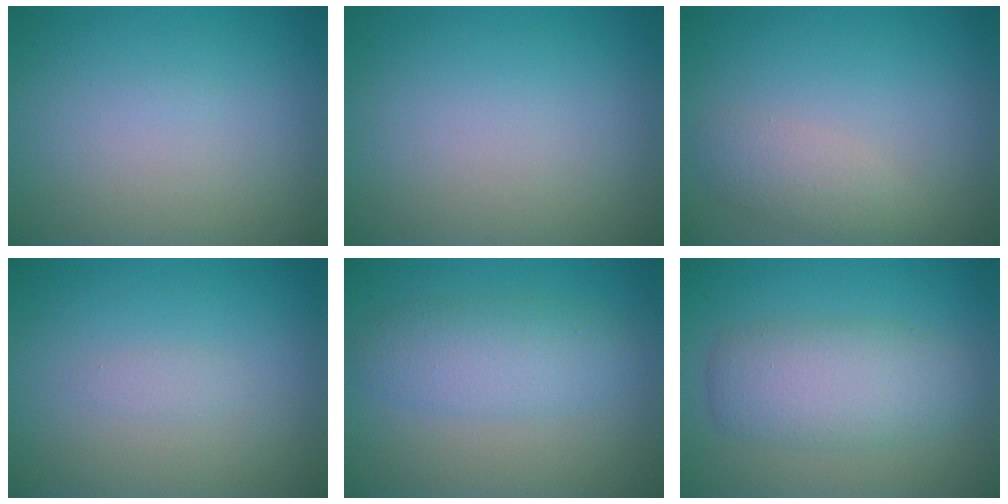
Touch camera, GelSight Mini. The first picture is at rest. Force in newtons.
{"total": 0.0}
{"total": 2.3, "press": 2.3, "slide": 0.2}
{"total": 0.7, "press": 0.7, "slide": 0.0}
{"total": 3.8, "press": 3.8, "slide": 0.1}
{"total": 4.9, "press": 4.9, "slide": 0.1}